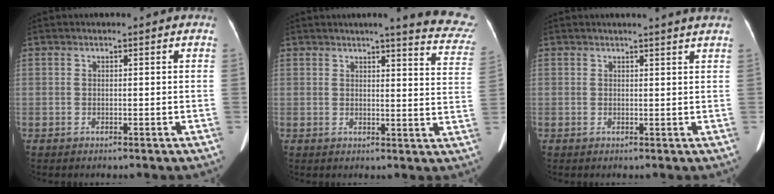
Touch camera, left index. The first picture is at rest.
{"total": 12.5, "force": [10.7, 0.9, 6.2], "torque": [-0.049, -0.056, 0.093]}
{"total": 3.3, "force": [3.0, -0.6, 1.1], "torque": [-0.016, 0.003, 0.025]}